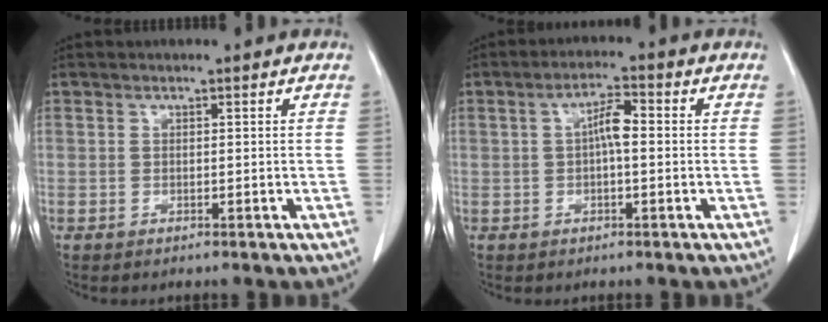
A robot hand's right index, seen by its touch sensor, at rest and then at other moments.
{"total": 3.9, "force": [0.2, 1.0, 3.8], "torque": [-0.067, 0.012, 0.001]}